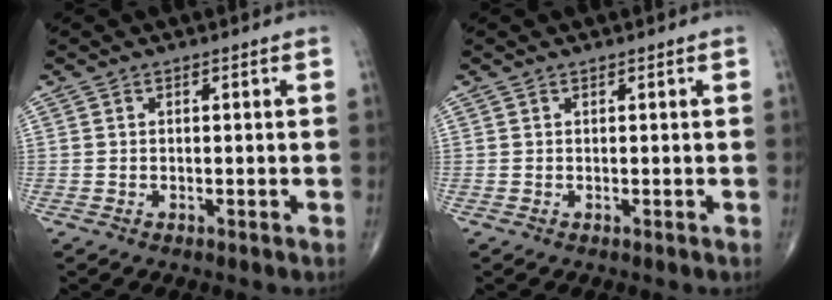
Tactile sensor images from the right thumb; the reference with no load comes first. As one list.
[{"total": 0.0}]